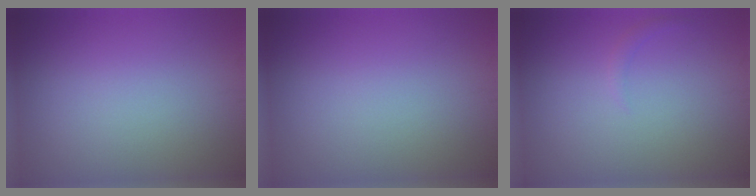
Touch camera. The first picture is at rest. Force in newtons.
{"total": 0.0}
{"total": 0.7, "press": 0.7, "slide": 0.1}